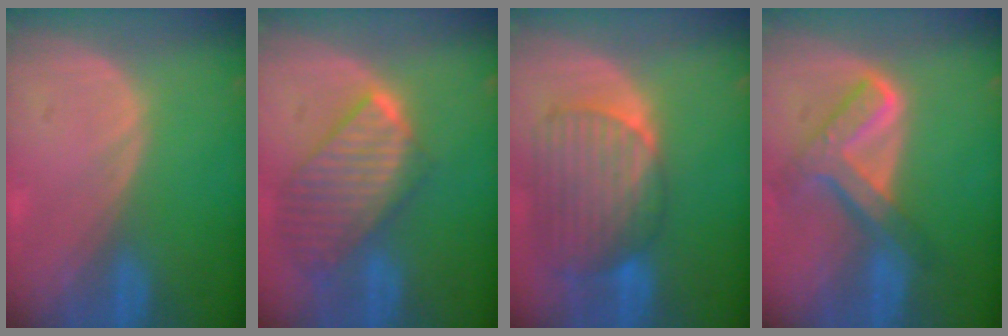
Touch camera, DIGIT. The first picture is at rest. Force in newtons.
{"total": 9.7, "press": 8.4, "slide": 4.9}
{"total": 10.1, "press": 8.6, "slide": 5.3}
{"total": 8.0, "press": 6.8, "slide": 4.3}